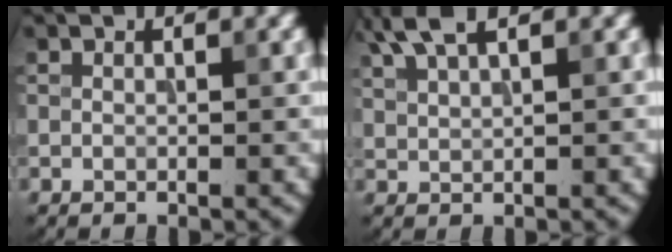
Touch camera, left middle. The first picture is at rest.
{"total": 3.6, "force": [2.5, 0.9, 2.3], "torque": [-0.051, 0.011, 0.053]}